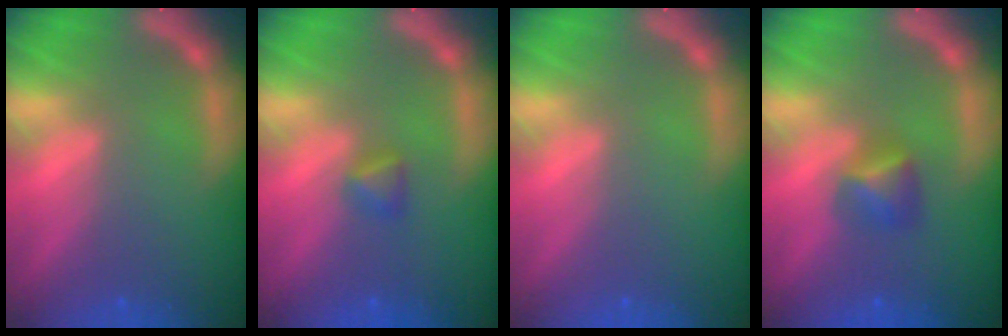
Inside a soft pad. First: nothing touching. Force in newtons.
{"total": 1.4}
{"total": 0.0}
{"total": 2.4}